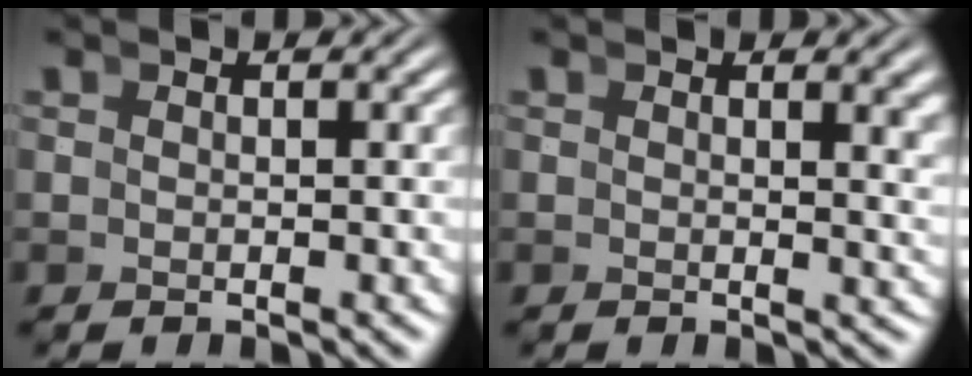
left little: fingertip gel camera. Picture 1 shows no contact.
{"total": 1.3, "force": [0.8, -0.3, 1.0], "torque": [-0.010, -0.005, 0.011]}